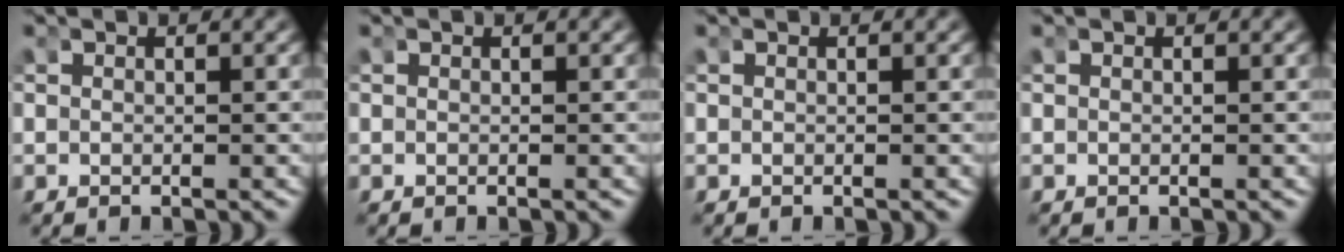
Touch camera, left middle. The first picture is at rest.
{"total": 0.0}
{"total": 0.0}
{"total": 0.0}